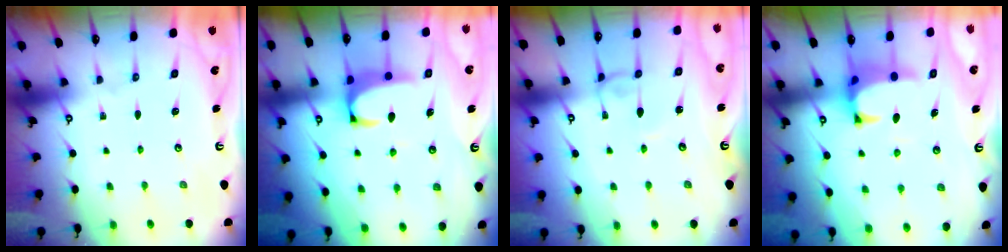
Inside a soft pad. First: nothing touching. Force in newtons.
{"total": 2.3, "press": 2.0, "slide": 1.0}
{"total": 3.4, "press": 3.4, "slide": 0.1}
{"total": 1.3, "press": 0.8, "slide": 1.0}